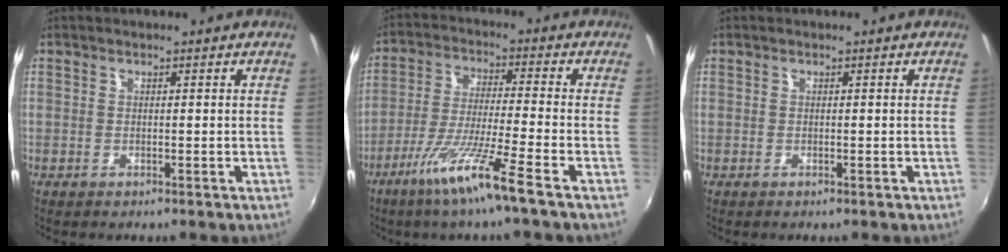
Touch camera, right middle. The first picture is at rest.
{"total": 10.8, "force": [-6.7, -1.1, 8.4], "torque": [-0.171, -0.014, -0.124]}
{"total": 0.0}